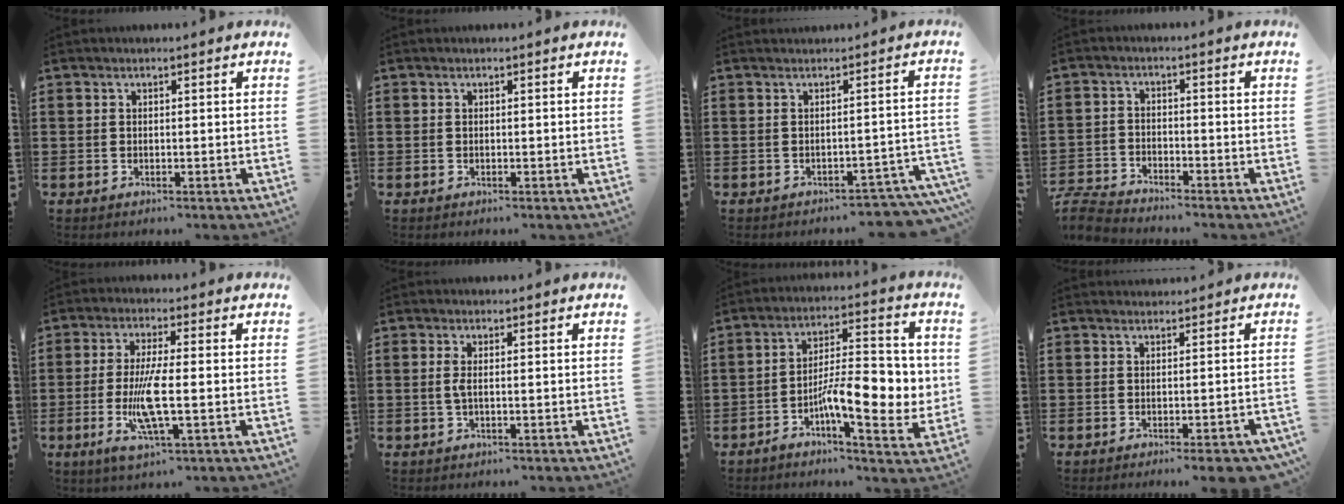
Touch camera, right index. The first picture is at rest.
{"total": 0.0}
{"total": 2.0, "force": [-1.9, 0.2, 0.6], "torque": [-0.016, -0.003, -0.040]}
{"total": 4.3, "force": [-4.2, 0.4, 0.5], "torque": [-0.033, -0.005, -0.093]}
{"total": 7.6, "force": [-1.5, 0.9, 7.4], "torque": [-0.153, -0.021, -0.032]}
{"total": 1.9, "force": [-0.2, 0.2, 1.8], "torque": [-0.044, -0.005, -0.006]}
{"total": 11.0, "force": [-2.3, 4.1, 9.9], "torque": [-0.157, -0.004, -0.039]}
{"total": 1.3, "force": [-1.0, -0.1, 0.8], "torque": [-0.015, -0.002, -0.017]}